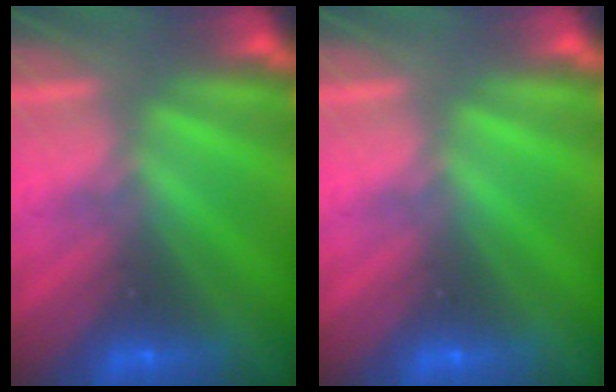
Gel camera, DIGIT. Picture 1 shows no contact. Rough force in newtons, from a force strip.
{"total": 0.0}